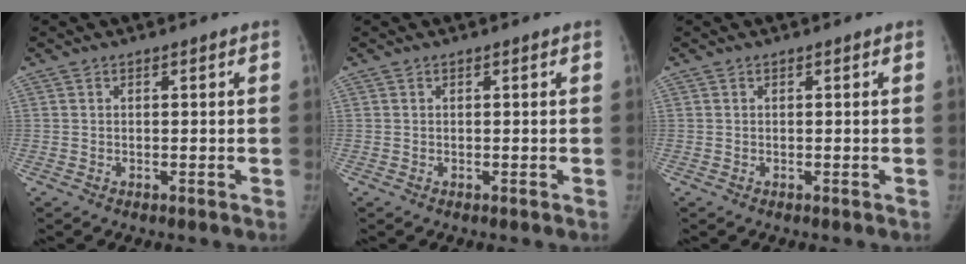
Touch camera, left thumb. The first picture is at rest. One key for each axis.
{"total": 0.0}
{"total": 0.0}